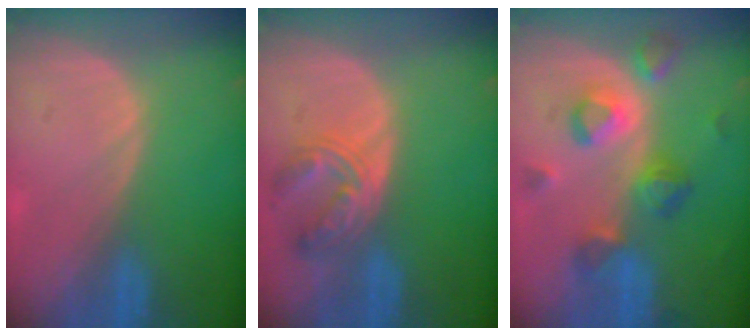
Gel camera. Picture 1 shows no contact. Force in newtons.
{"total": 5.7, "press": 5.7, "slide": 0.4}
{"total": 8.0, "press": 7.7, "slide": 2.1}